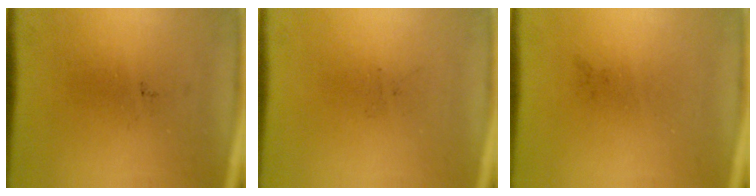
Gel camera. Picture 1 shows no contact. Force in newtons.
{"total": 0.0}
{"total": 0.0}